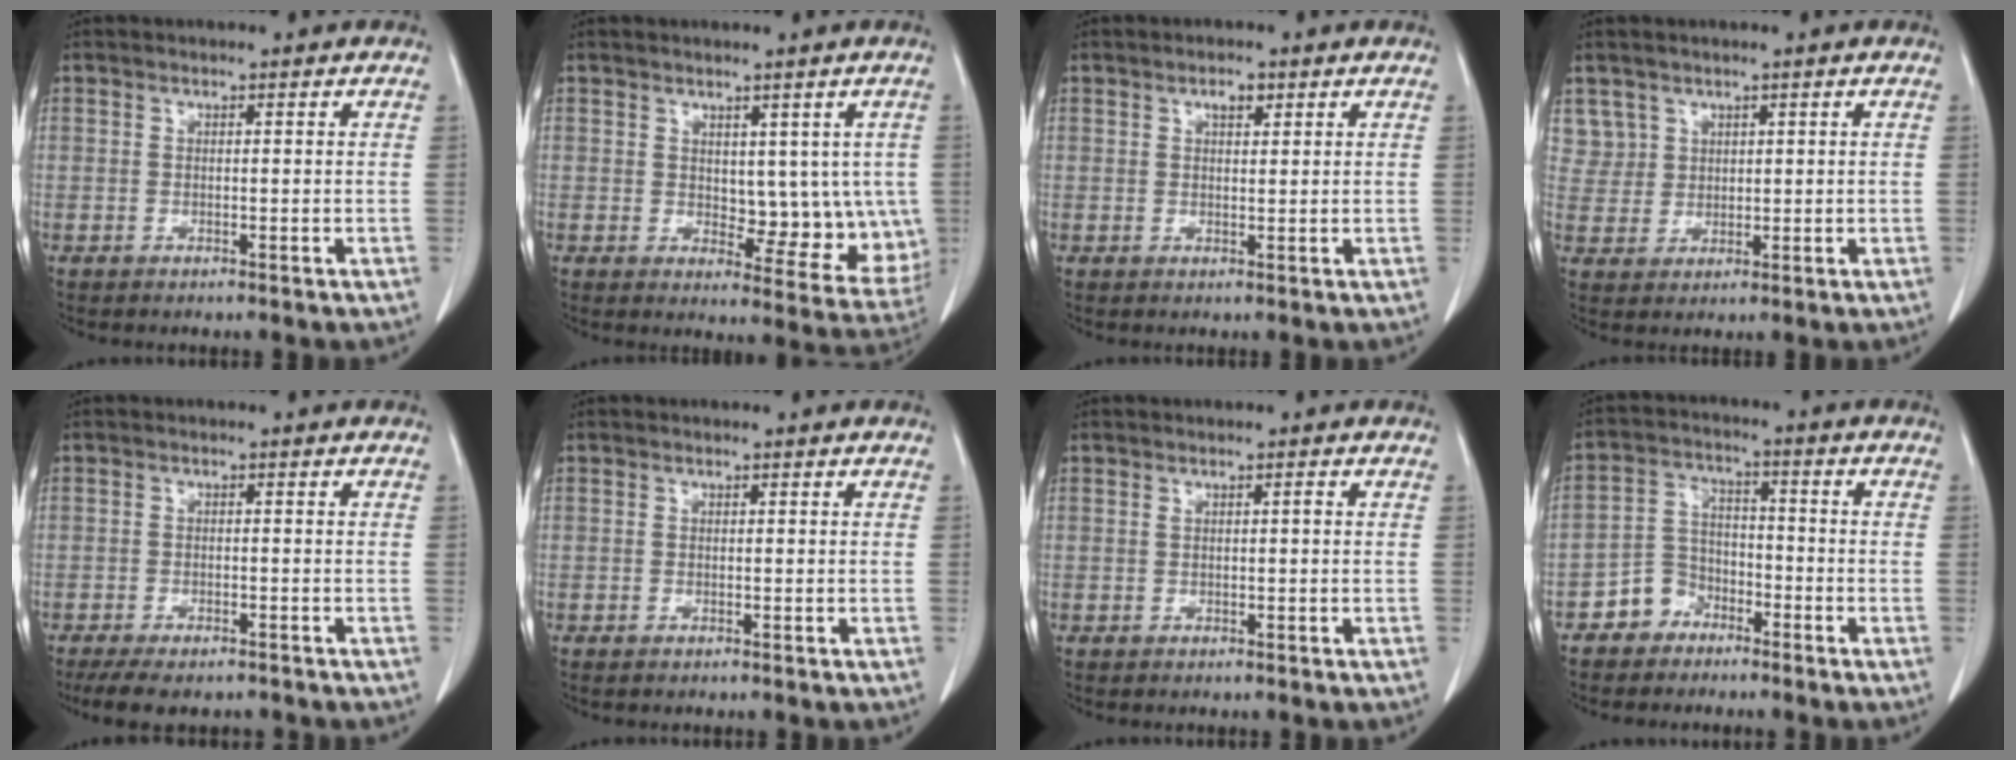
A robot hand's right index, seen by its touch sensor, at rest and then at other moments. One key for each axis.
{"total": 10.9, "fx": 1.1, "fy": 6.4, "fz": 8.8, "tx": -0.107, "ty": 0.000, "tz": 0.034}
{"total": 2.5, "fx": 1.3, "fy": 1.2, "fz": 1.8, "tx": -0.035, "ty": 0.002, "tz": 0.023}
{"total": 5.7, "fx": 2.9, "fy": 4.9, "fz": 0.0, "tx": 0.006, "ty": 0.015, "tz": 0.064}
{"total": 9.9, "fx": -7.8, "fy": 3.7, "fz": 4.9, "tx": -0.082, "ty": -0.002, "tz": -0.113}
{"total": 0.7, "fx": -0.3, "fy": 0.4, "fz": 0.5, "tx": -0.012, "ty": 0.000, "tz": -0.004}
{"total": 1.0, "fx": 0.1, "fy": 0.4, "fz": 0.9, "tx": -0.024, "ty": 0.009, "tz": 0.006}
{"total": 6.3, "fx": -4.0, "fy": 4.6, "fz": 1.4, "tx": -0.027, "ty": 0.020, "tz": -0.072}